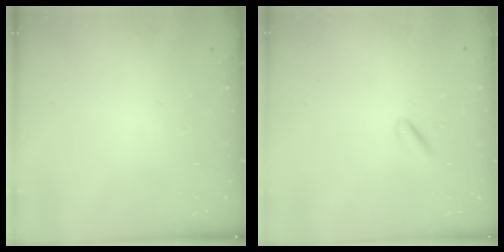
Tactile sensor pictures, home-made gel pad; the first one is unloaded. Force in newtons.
{"total": 2.2, "press": 2.0, "slide": 0.9}